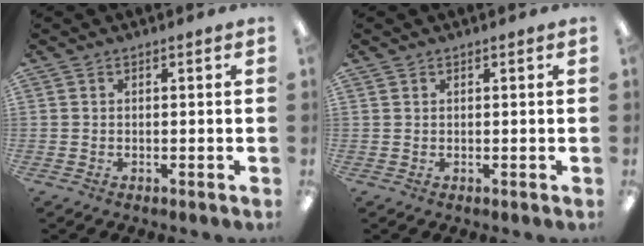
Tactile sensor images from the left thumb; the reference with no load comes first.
{"total": 0.5, "force": [0.5, 0.3, -0.1], "torque": [0.001, 0.001, 0.009]}